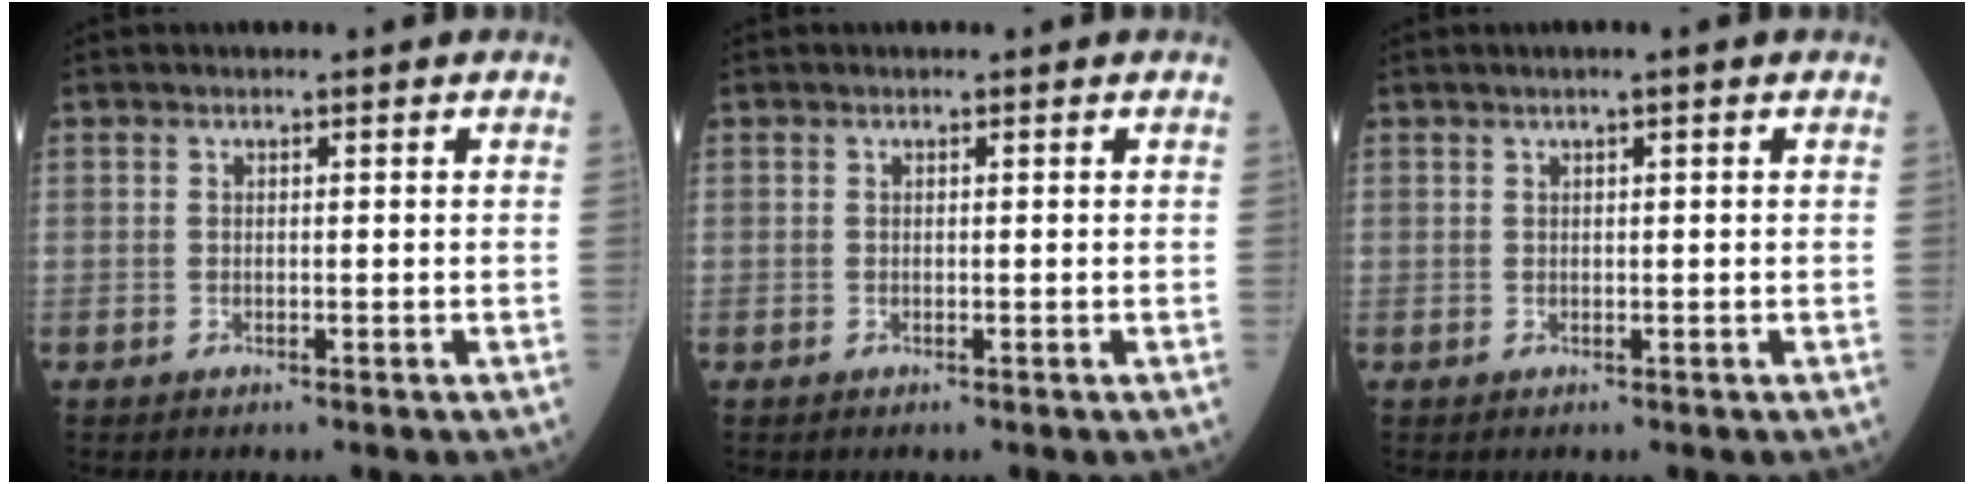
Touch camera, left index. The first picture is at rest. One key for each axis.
{"total": 0.0}
{"total": 1.1, "fx": 0.4, "fy": -0.2, "fz": 0.9, "tx": -0.019, "ty": 0.001, "tz": 0.009}